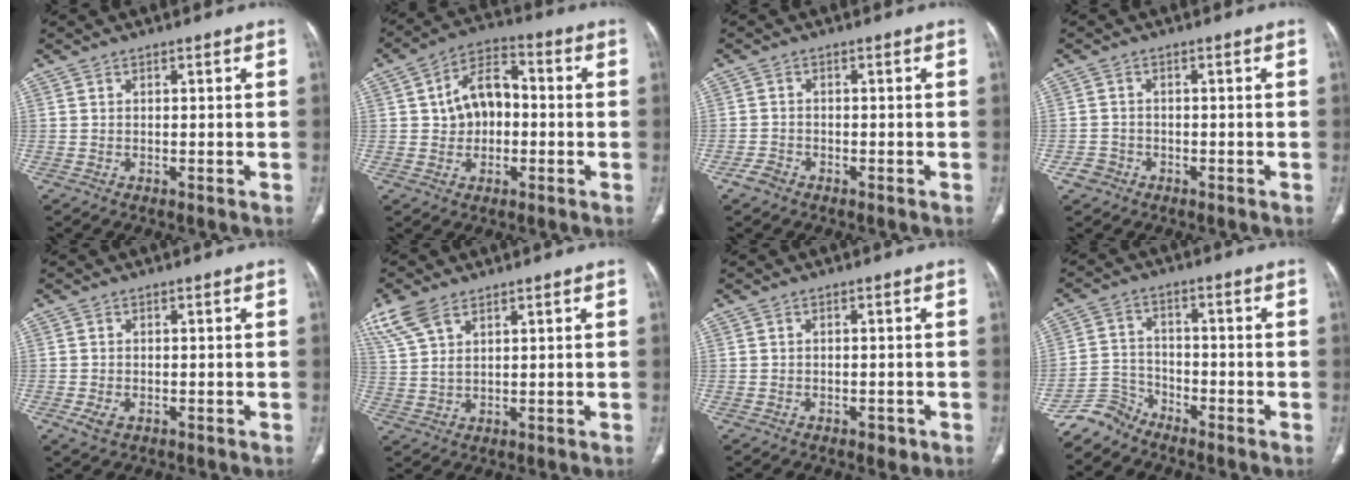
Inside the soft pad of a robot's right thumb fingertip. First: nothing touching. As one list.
[{"total": 10.1, "force": [0.3, 7.1, 7.1], "torque": [-0.096, 0.028, -0.004]}, {"total": 2.1, "force": [-1.4, 1.4, 0.7], "torque": [-0.019, 0.007, -0.026]}, {"total": 2.3, "force": [-1.2, 2.0, 0.2], "torque": [-0.001, 0.012, -0.023]}, {"total": 2.5, "force": [-0.9, 1.6, 1.7], "torque": [-0.038, -0.003, -0.012]}, {"total": 7.3, "force": [4.8, 3.3, 4.5], "torque": [-0.107, 0.000, 0.107]}, {"total": 1.7, "force": [-0.8, 1.1, 1.0], "torque": [-0.009, 0.002, -0.007]}, {"total": 5.0, "force": [-4.7, 1.6, -0.5], "torque": [0.010, 0.030, -0.101]}]